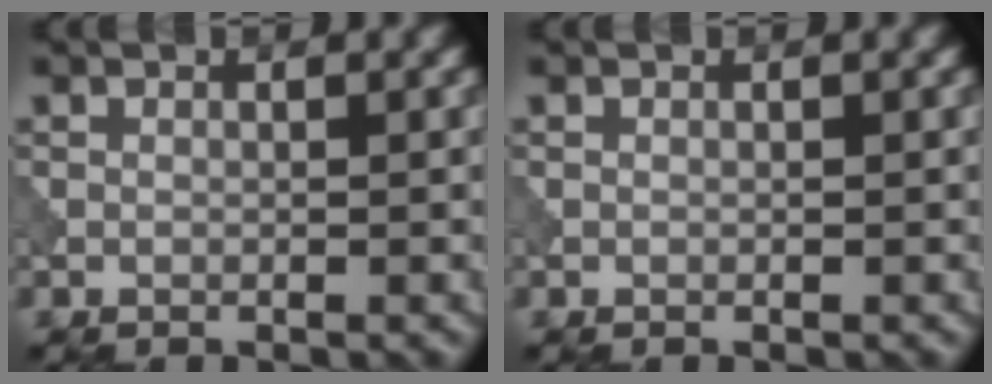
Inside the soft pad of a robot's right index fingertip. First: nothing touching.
{"total": 0.0}